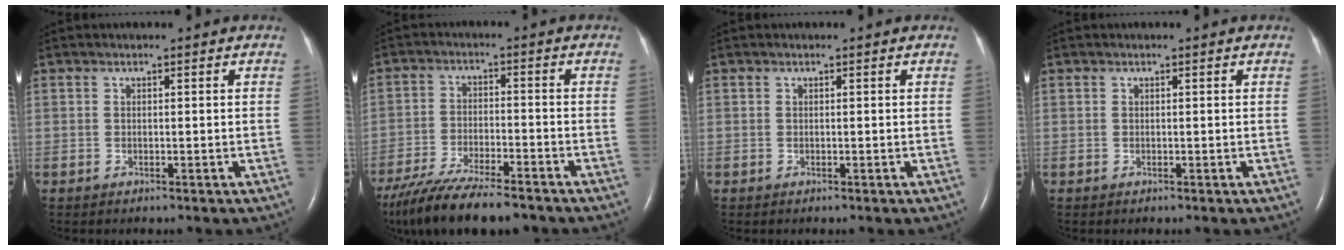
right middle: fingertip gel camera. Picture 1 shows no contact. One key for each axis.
{"total": 14.9, "fx": -12.4, "fy": 2.6, "fz": 8.0, "tx": -0.155, "ty": -0.027, "tz": -0.203}
{"total": 0.0}
{"total": 0.0}